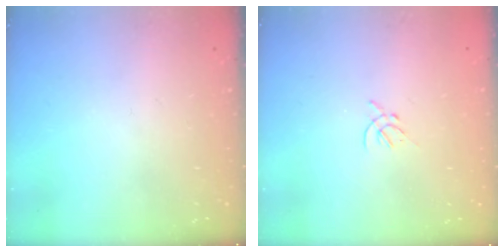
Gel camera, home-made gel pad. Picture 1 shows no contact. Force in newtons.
{"total": 1.4, "press": 1.3, "slide": 0.5}